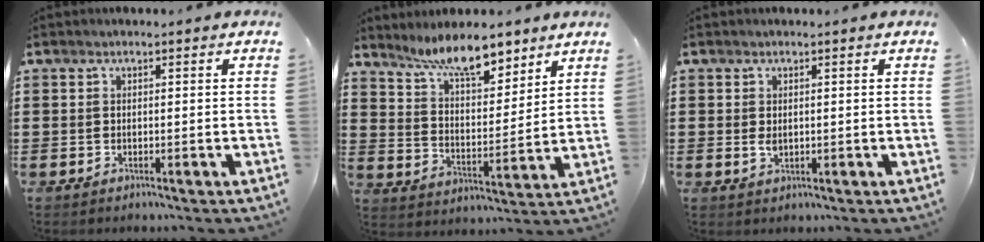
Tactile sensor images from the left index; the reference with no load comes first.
{"total": 8.9, "force": [7.4, 2.1, 4.3], "torque": [-0.099, -0.024, 0.135]}
{"total": 1.4, "force": [0.1, 0.9, 1.1], "torque": [-0.023, 0.004, 0.002]}